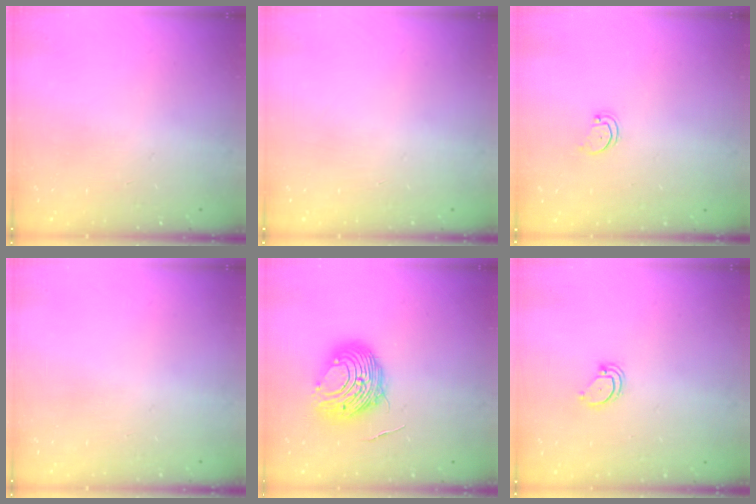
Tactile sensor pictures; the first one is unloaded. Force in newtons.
{"total": 0.0}
{"total": 1.8, "press": 1.7, "slide": 0.2}
{"total": 0.0}
{"total": 9.7, "press": 9.7, "slide": 0.8}
{"total": 2.9, "press": 2.9, "slide": 0.2}